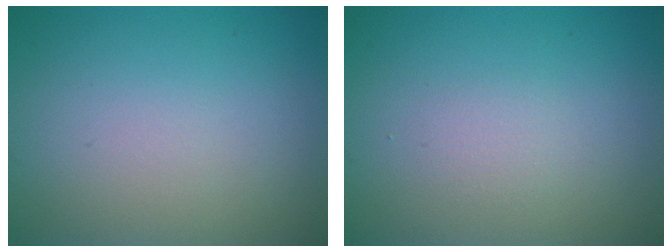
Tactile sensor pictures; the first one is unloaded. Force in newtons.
{"total": 0.9, "press": 0.9, "slide": 0.0}